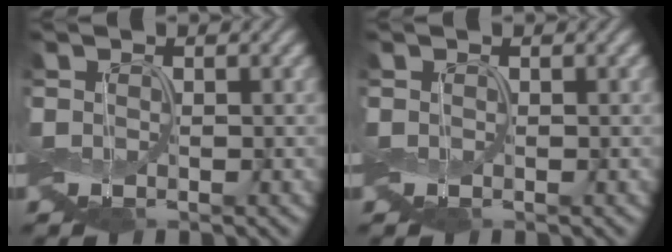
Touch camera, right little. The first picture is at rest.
{"total": 0.0}